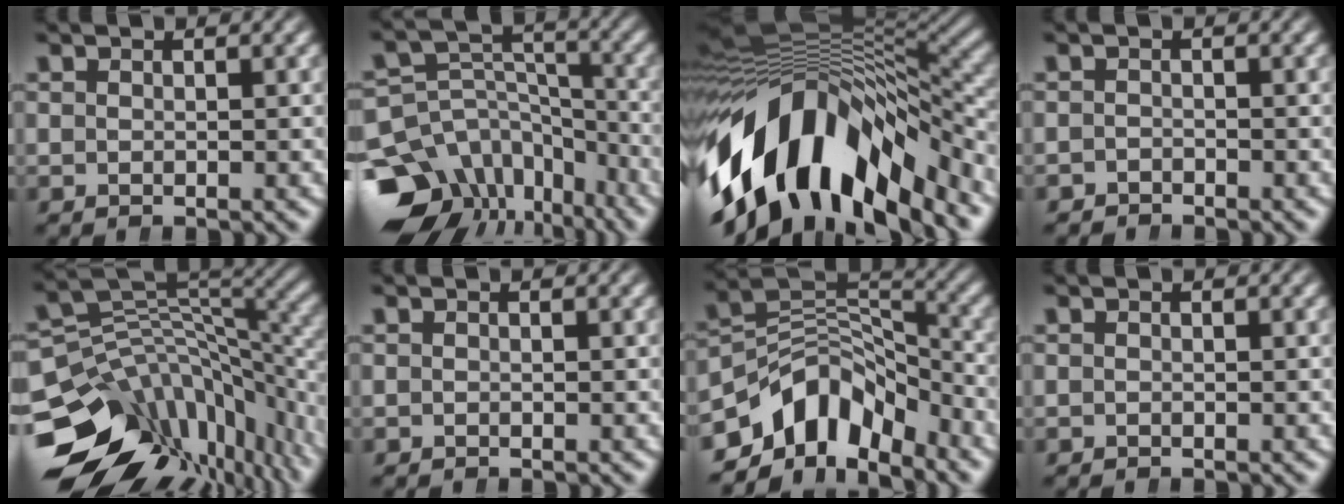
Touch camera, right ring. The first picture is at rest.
{"total": 12.5, "force": [-5.4, 9.4, 6.1], "torque": [-0.105, -0.048, -0.083]}
{"total": 18.3, "force": [-6.2, 10.5, 13.7], "torque": [-0.238, 0.001, -0.092]}
{"total": 1.4, "force": [-1.3, 0.2, -0.6], "torque": [0.005, -0.012, -0.018]}
{"total": 16.4, "force": [-6.1, 11.1, 10.4], "torque": [-0.164, -0.056, -0.077]}
{"total": 0.0}
{"total": 11.1, "force": [-4.1, 7.9, 6.6], "torque": [-0.119, -0.026, -0.063]}
{"total": 0.0}